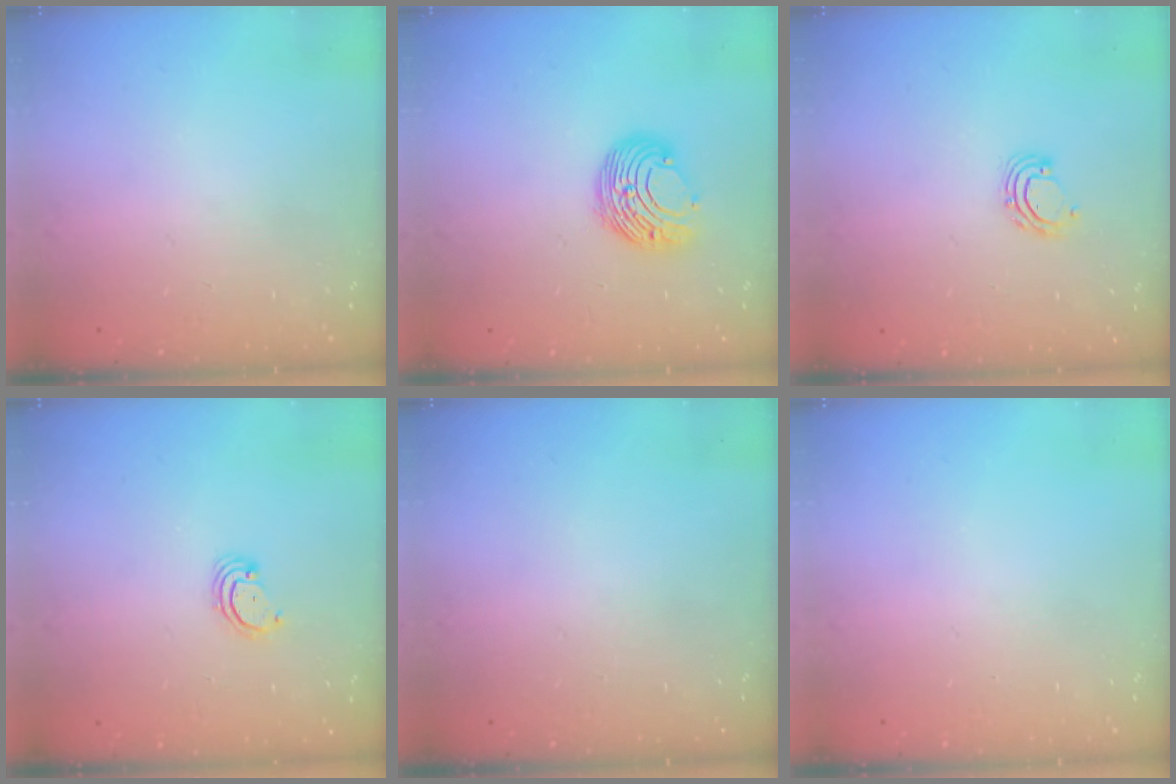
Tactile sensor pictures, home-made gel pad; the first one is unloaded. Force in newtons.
{"total": 10.7, "press": 10.7, "slide": 0.5}
{"total": 4.2, "press": 4.2, "slide": 0.3}
{"total": 2.3, "press": 2.3, "slide": 0.2}
{"total": 0.0}
{"total": 0.0}